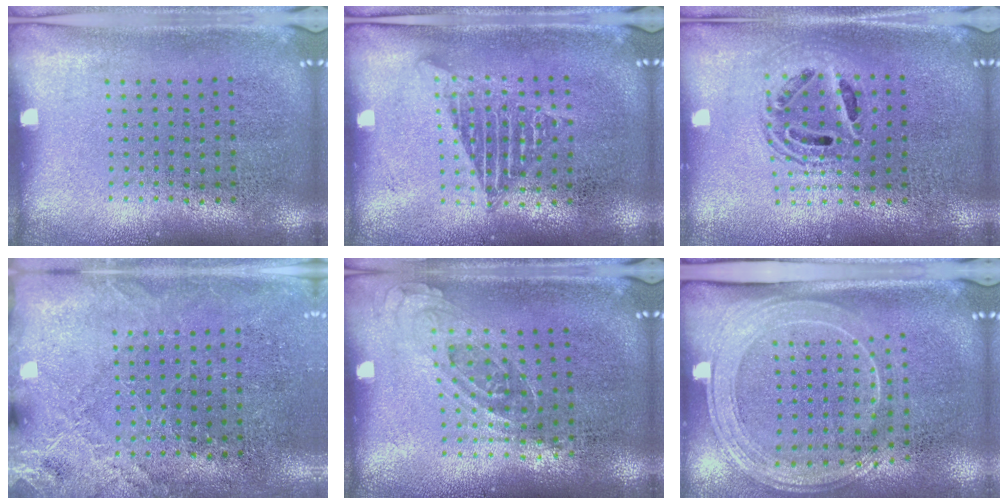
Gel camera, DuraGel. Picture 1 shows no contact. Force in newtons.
{"total": 1.2, "press": 1.1, "slide": 0.3}
{"total": 1.5, "press": 1.3, "slide": 0.8}
{"total": 2.6, "press": 2.5, "slide": 0.7}
{"total": 0.8, "press": 0.7, "slide": 0.5}
{"total": 2.0, "press": 1.7, "slide": 1.1}